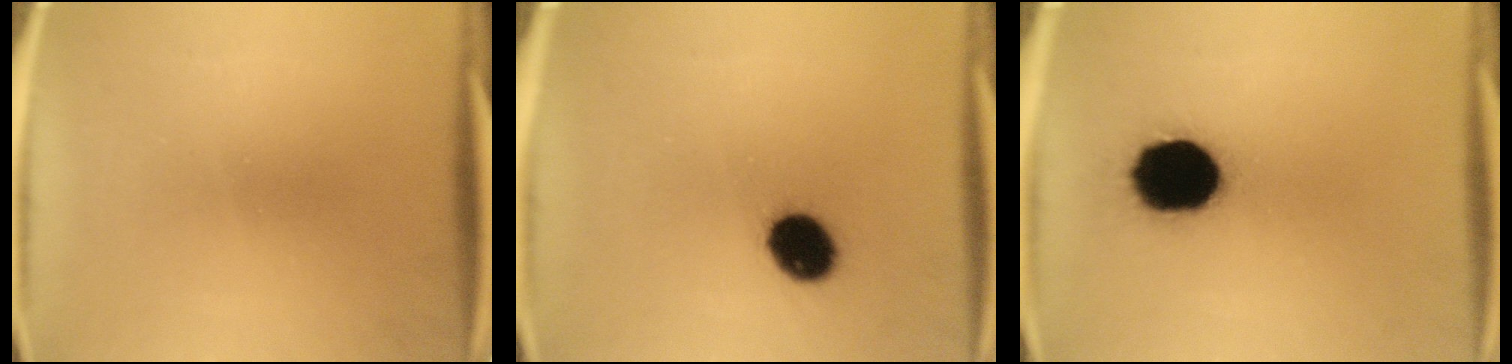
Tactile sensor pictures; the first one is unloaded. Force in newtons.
{"total": 9.3}
{"total": 19.2}